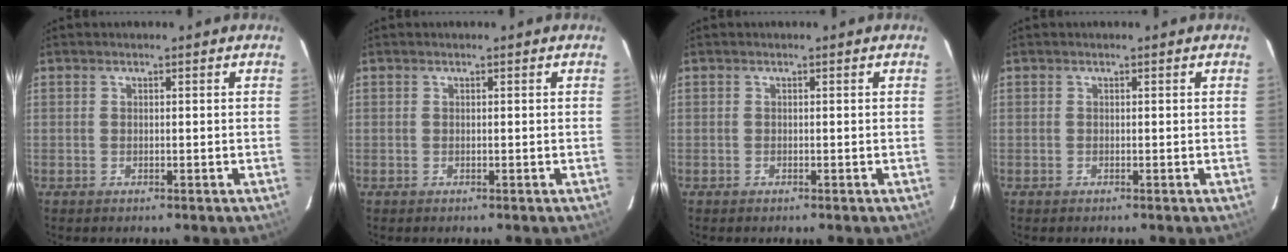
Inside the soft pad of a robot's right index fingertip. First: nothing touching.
{"total": 0.0}
{"total": 0.0}
{"total": 0.0}